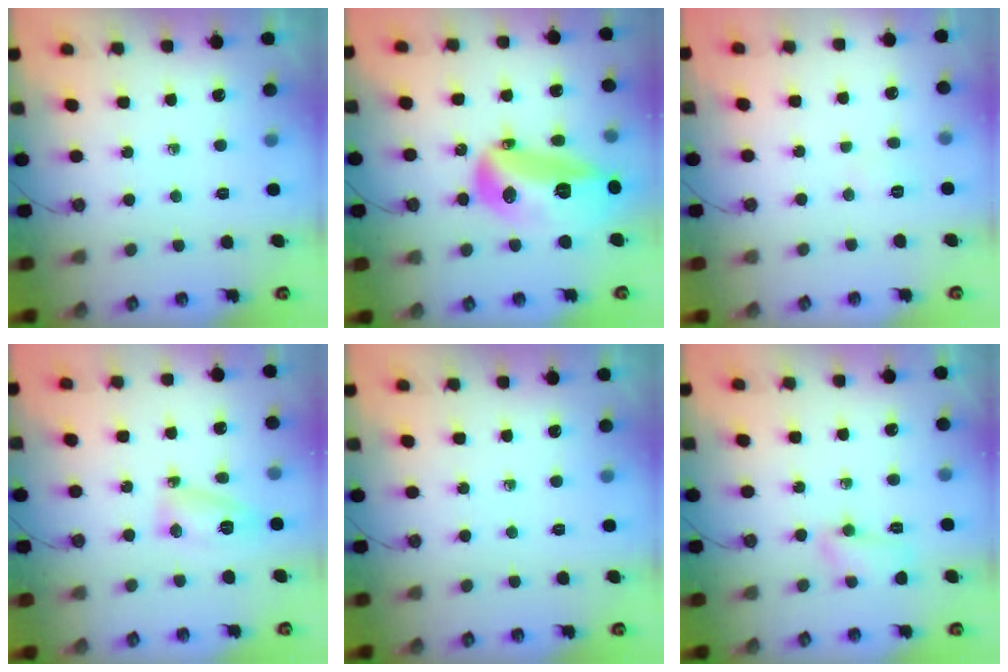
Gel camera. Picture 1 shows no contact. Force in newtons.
{"total": 20.4, "press": 20.3, "slide": 2.1}
{"total": 3.1, "press": 3.0, "slide": 0.6}
{"total": 7.2, "press": 7.2, "slide": 1.0}
{"total": 0.0}
{"total": 8.2, "press": 5.7, "slide": 5.9}